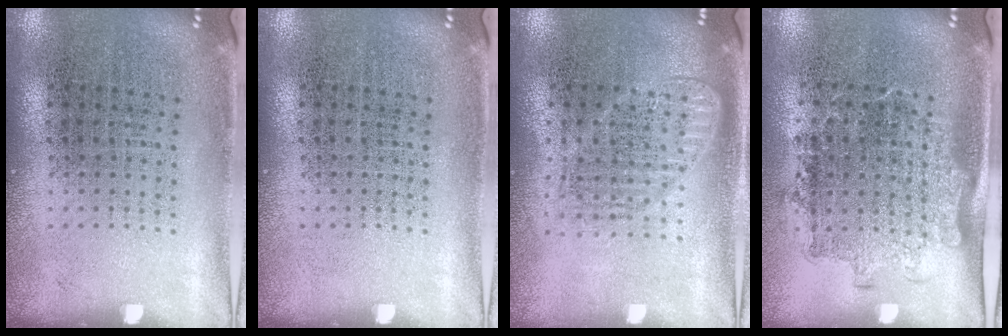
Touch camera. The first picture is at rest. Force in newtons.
{"total": 0.0}
{"total": 1.6, "press": 1.4, "slide": 0.7}
{"total": 1.4, "press": 1.2, "slide": 0.8}